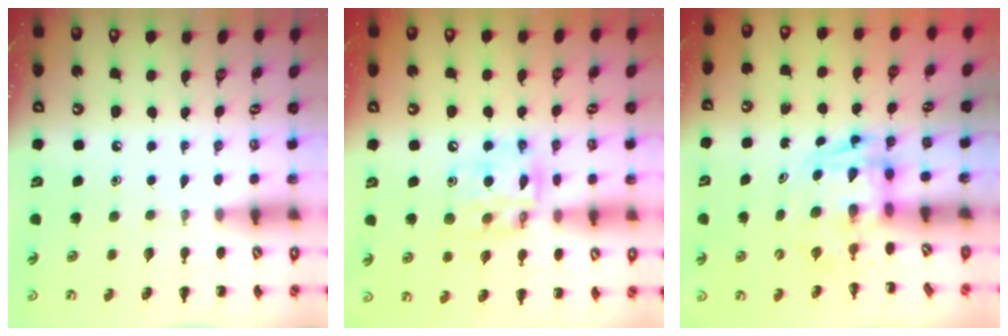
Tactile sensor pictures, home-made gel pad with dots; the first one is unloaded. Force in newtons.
{"total": 12.5, "press": 12.1, "slide": 2.8}
{"total": 2.7, "press": 2.7, "slide": 0.5}